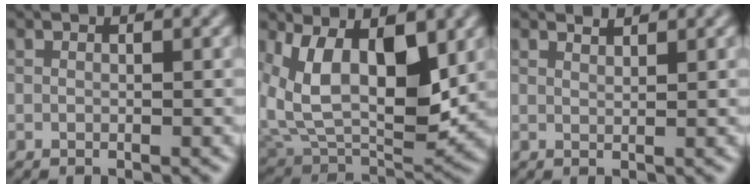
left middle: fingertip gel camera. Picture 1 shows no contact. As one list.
[{"total": 10.1, "force": [3.1, 5.2, 8.0], "torque": [-0.159, -0.012, 0.058]}, {"total": 1.0, "force": [1.0, -0.1, -0.1], "torque": [0.000, -0.003, 0.015]}]